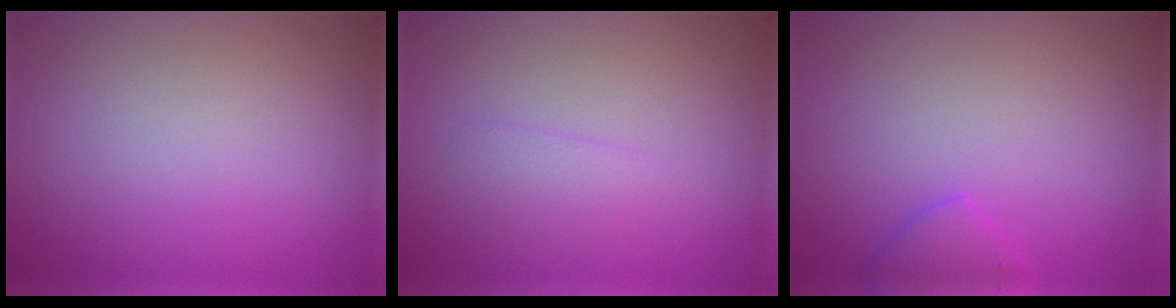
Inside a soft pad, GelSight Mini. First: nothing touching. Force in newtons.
{"total": 1.2, "press": 1.2, "slide": 0.1}
{"total": 1.9, "press": 1.9, "slide": 0.1}